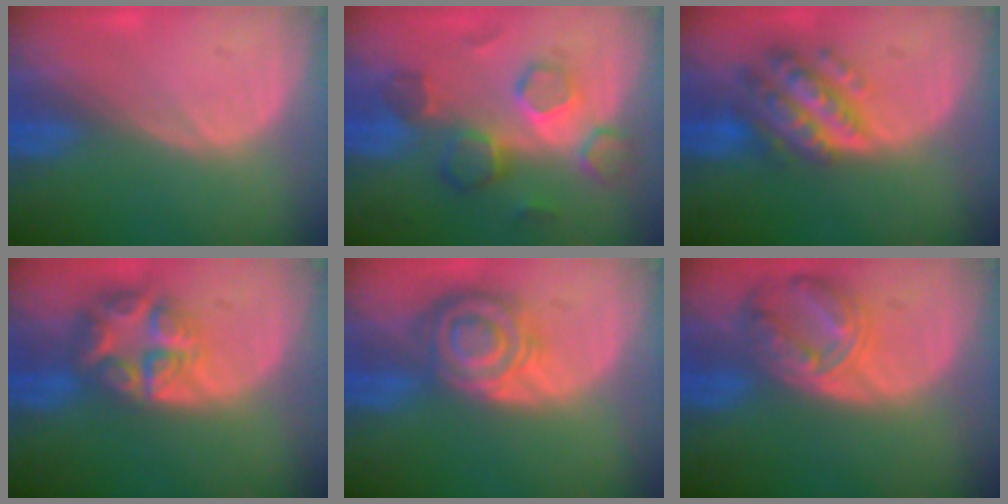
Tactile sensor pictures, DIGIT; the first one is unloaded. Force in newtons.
{"total": 8.0, "press": 7.8, "slide": 1.7}
{"total": 7.7, "press": 7.7, "slide": 0.4}
{"total": 7.9, "press": 6.9, "slide": 3.9}
{"total": 8.4, "press": 7.2, "slide": 4.2}
{"total": 8.2, "press": 7.2, "slide": 4.0}